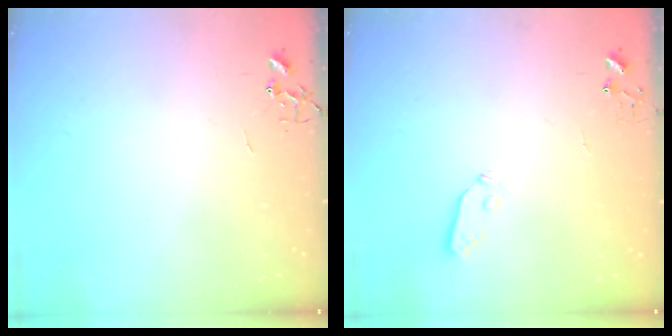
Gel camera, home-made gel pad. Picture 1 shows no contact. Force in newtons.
{"total": 3.6, "press": 3.6, "slide": 0.6}